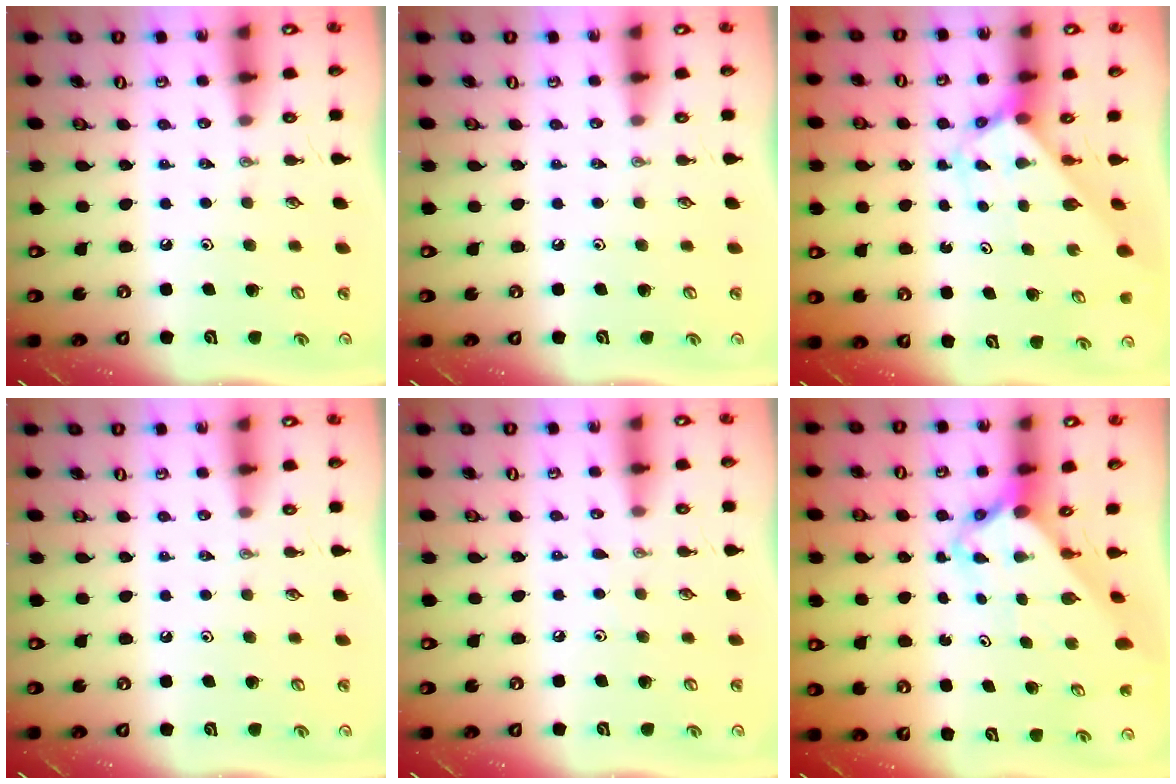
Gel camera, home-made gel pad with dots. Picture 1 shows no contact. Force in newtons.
{"total": 0.0}
{"total": 2.6, "press": 2.6, "slide": 0.2}
{"total": 0.0}
{"total": 2.3, "press": 2.3, "slide": 0.3}
{"total": 2.9, "press": 2.9, "slide": 0.3}